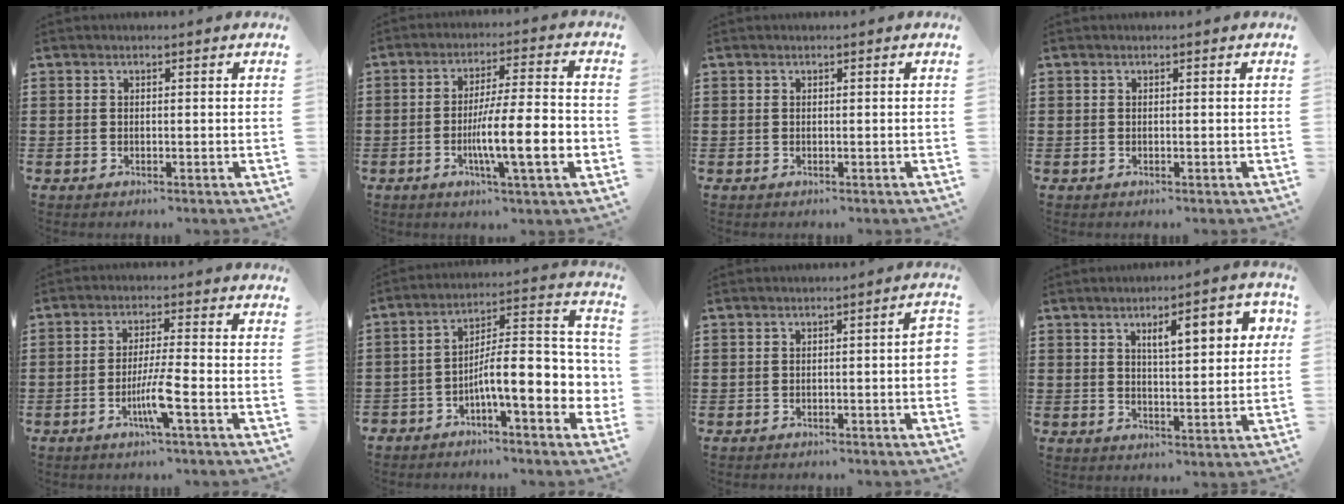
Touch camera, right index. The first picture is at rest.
{"total": 12.0, "force": [-3.4, 1.8, 11.4], "torque": [-0.183, -0.014, -0.062]}
{"total": 0.0}
{"total": 0.0}
{"total": 5.6, "force": [-2.5, -0.2, 5.0], "torque": [-0.098, -0.014, -0.047]}
{"total": 10.5, "force": [-3.1, 2.6, 9.8], "torque": [-0.152, -0.025, -0.061]}
{"total": 2.9, "force": [-1.3, 0.4, 2.5], "torque": [-0.030, -0.003, -0.023]}
{"total": 6.6, "force": [2.6, 2.0, 5.8], "torque": [-0.084, -0.004, 0.034]}